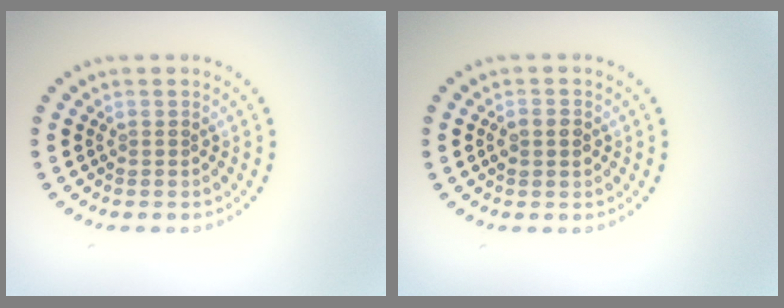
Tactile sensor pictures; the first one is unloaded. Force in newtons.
{"total": 1.4, "press": 1.4, "slide": 0.1}